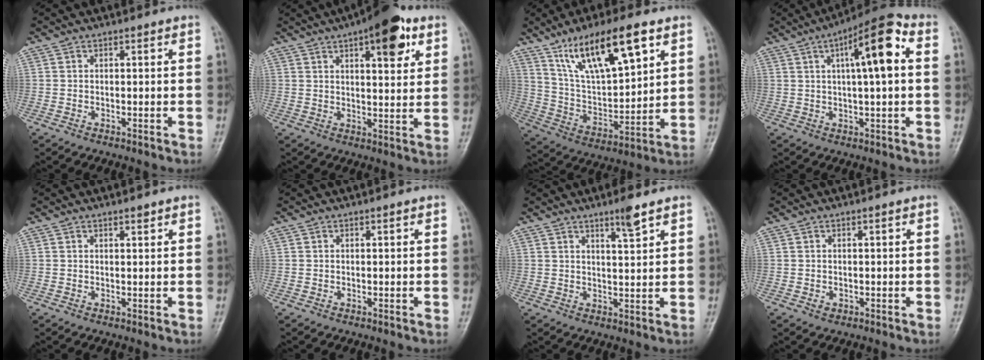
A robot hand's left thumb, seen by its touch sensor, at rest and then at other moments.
{"total": 11.9, "force": [6.0, 4.5, 9.2], "torque": [-0.097, -0.018, 0.078]}
{"total": 17.5, "force": [10.0, 5.6, 13.2], "torque": [-0.208, -0.035, 0.193]}
{"total": 12.7, "force": [3.0, 3.2, 11.9], "torque": [-0.184, 0.024, 0.037]}
{"total": 0.9, "force": [0.7, 0.2, 0.4], "torque": [-0.005, -0.005, 0.012]}
{"total": 0.0}
{"total": 3.9, "force": [2.8, 0.2, 2.7], "torque": [-0.043, -0.021, 0.049]}
{"total": 0.8, "force": [-0.1, 0.7, 0.5], "torque": [-0.002, 0.001, 0.002]}